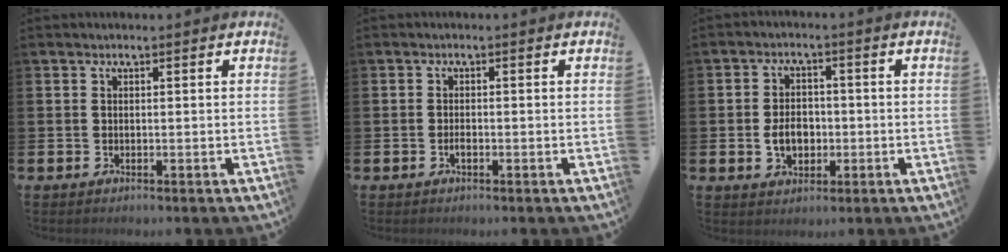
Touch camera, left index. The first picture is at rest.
{"total": 1.1, "force": [-0.5, 0.4, 0.9], "torque": [-0.012, -0.003, -0.010]}
{"total": 4.5, "force": [-0.8, 3.2, 3.0], "torque": [-0.040, -0.001, -0.021]}